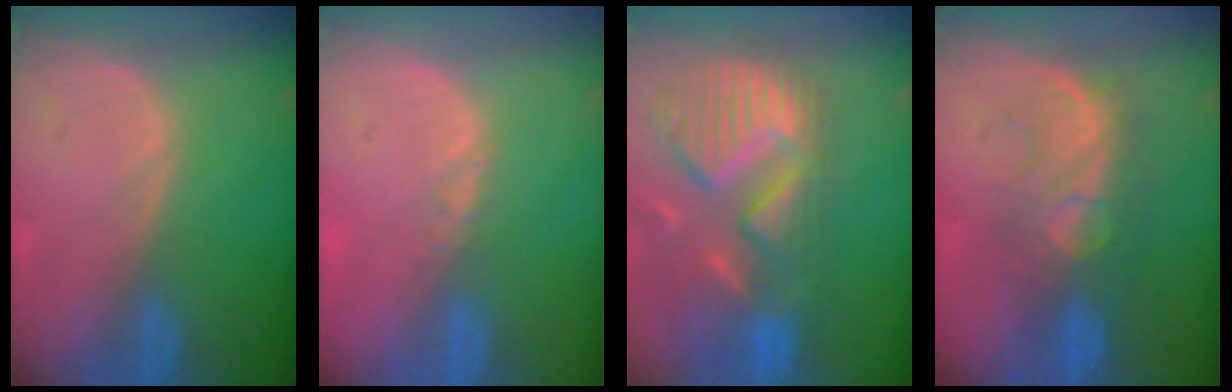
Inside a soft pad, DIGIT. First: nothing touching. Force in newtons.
{"total": 0.9, "press": 0.8, "slide": 0.5}
{"total": 13.7, "press": 11.6, "slide": 7.4}
{"total": 8.1, "press": 7.9, "slide": 1.8}